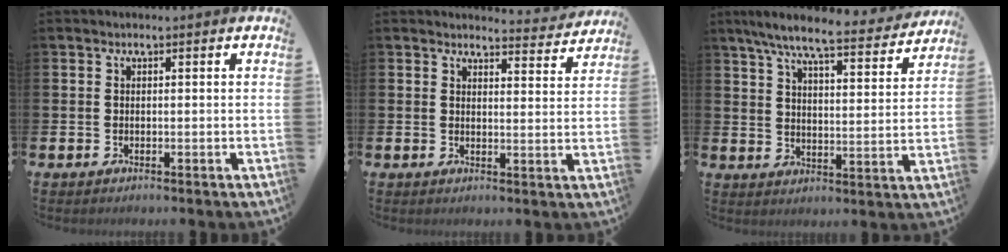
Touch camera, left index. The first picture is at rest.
{"total": 3.6, "force": [3.5, 0.3, 0.1], "torque": [0.013, -0.033, 0.058]}
{"total": 8.3, "force": [7.4, 0.8, 3.7], "torque": [-0.080, -0.048, 0.122]}